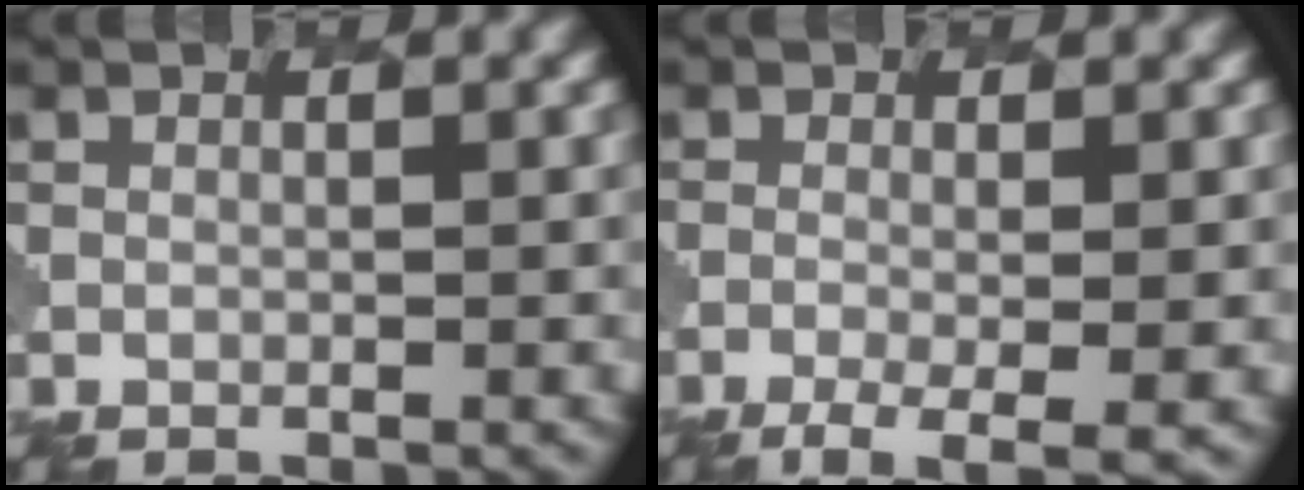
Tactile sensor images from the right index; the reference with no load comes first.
{"total": 4.0, "force": [-1.8, 1.2, 3.4], "torque": [-0.062, -0.007, -0.031]}